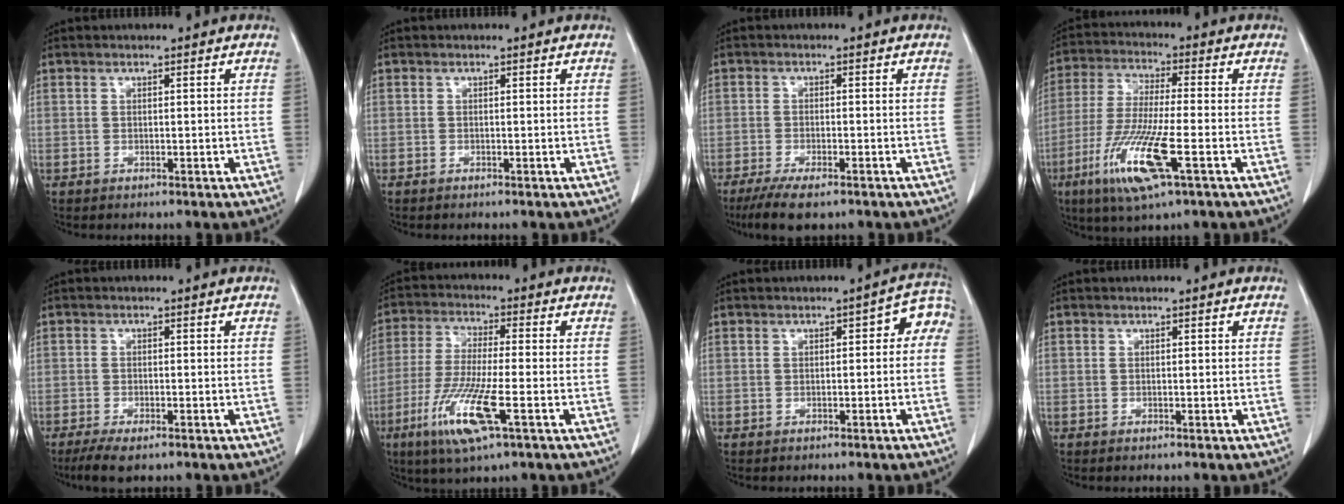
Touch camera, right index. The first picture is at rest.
{"total": 0.0}
{"total": 6.9, "force": [-5.0, 1.7, 4.4], "torque": [-0.075, -0.016, -0.081]}
{"total": 13.0, "force": [-5.4, 1.0, 11.7], "torque": [-0.246, -0.028, -0.101]}
{"total": 4.3, "force": [-3.0, 1.1, 2.8], "torque": [-0.053, -0.009, -0.049]}
{"total": 11.6, "force": [-4.9, 0.9, 10.5], "torque": [-0.217, -0.027, -0.092]}
{"total": 4.3, "force": [0.0, 2.1, 3.8], "torque": [-0.035, 0.026, -0.005]}
{"total": 0.0}